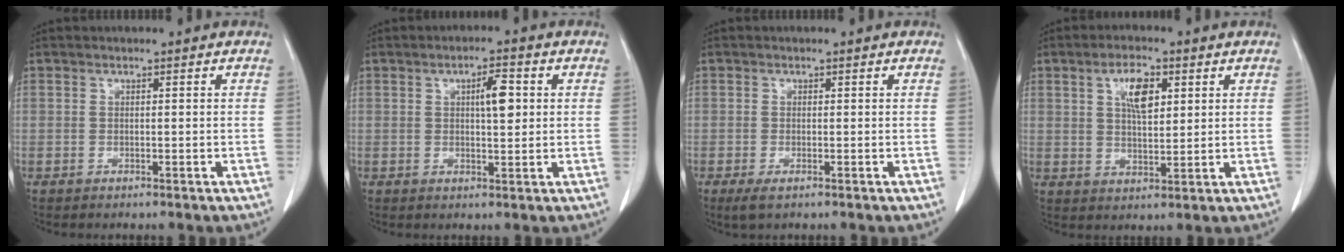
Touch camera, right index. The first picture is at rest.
{"total": 4.5, "force": [1.2, 1.2, 4.2], "torque": [-0.067, 0.007, 0.021]}
{"total": 1.8, "force": [-0.9, 0.6, 1.4], "torque": [-0.027, -0.002, -0.010]}
{"total": 6.6, "force": [2.5, 2.8, 5.4], "torque": [-0.099, 0.006, 0.047]}